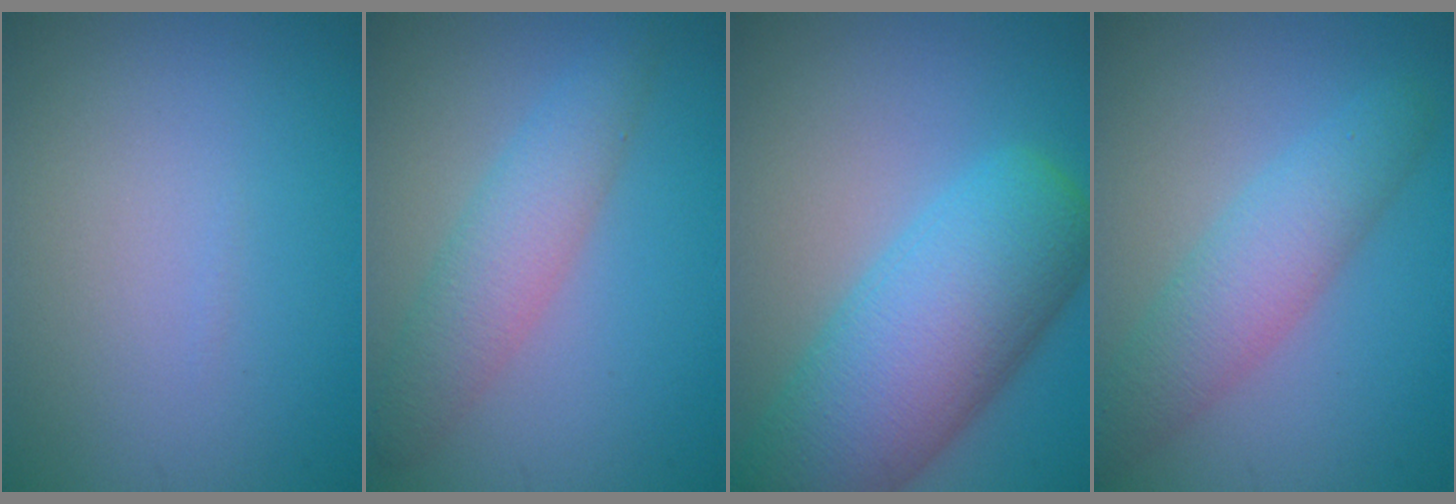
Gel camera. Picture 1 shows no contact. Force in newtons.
{"total": 3.9, "press": 3.9, "slide": 0.1}
{"total": 10.9, "press": 10.9, "slide": 0.5}
{"total": 4.5, "press": 4.5, "slide": 0.1}